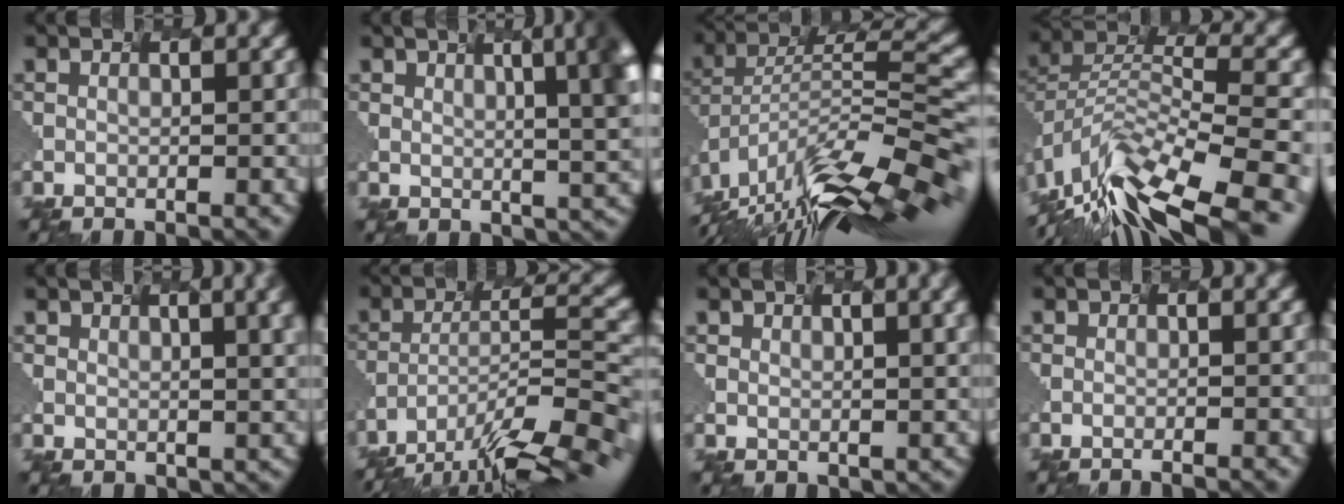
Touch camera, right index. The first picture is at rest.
{"total": 7.7, "force": [3.1, 3.1, 6.3], "torque": [-0.059, 0.023, 0.046]}
{"total": 12.7, "force": [-8.5, 3.2, 8.9], "torque": [-0.177, 0.022, -0.137]}
{"total": 12.0, "force": [-9.3, 2.8, 7.1], "torque": [-0.160, 0.013, -0.147]}
{"total": 7.8, "force": [3.9, 4.0, 5.5], "torque": [-0.066, 0.032, 0.050]}
{"total": 12.2, "force": [-10.1, 1.8, 6.6], "torque": [-0.122, 0.007, -0.153]}
{"total": 4.0, "force": [2.3, 1.8, 2.7], "torque": [-0.045, 0.009, 0.041]}
{"total": 1.6, "force": [-0.5, 0.6, 1.4], "torque": [0.004, 0.001, -0.011]}